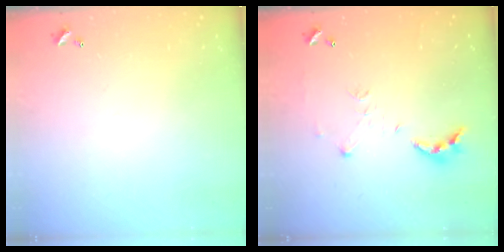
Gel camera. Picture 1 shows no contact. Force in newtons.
{"total": 8.7, "press": 8.7, "slide": 0.8}